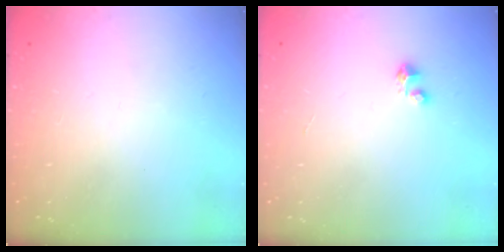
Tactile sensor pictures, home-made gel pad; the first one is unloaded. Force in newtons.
{"total": 2.1, "press": 2.1, "slide": 0.1}